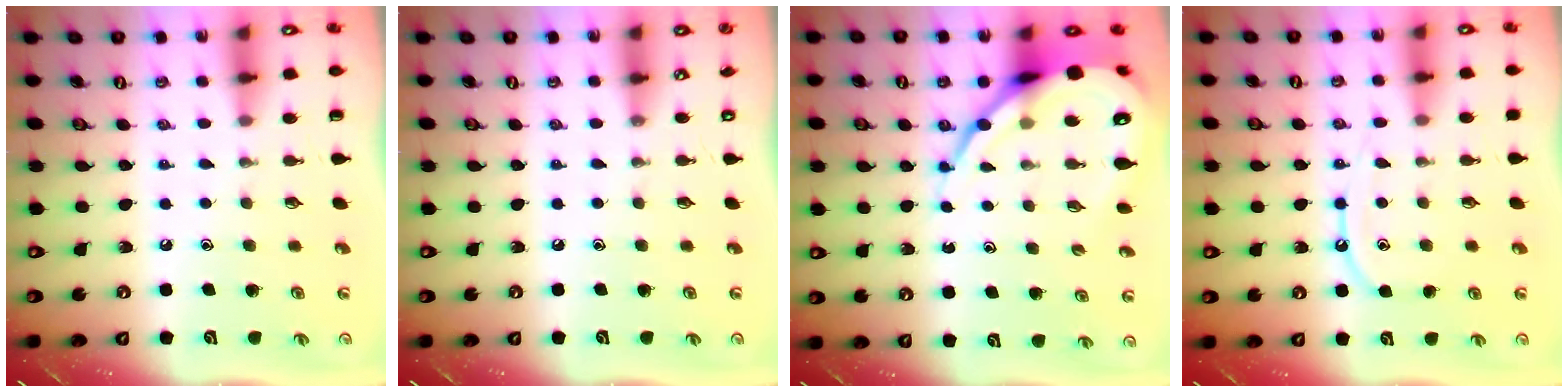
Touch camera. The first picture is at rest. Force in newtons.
{"total": 0.0}
{"total": 13.7, "press": 13.6, "slide": 1.5}
{"total": 8.5, "press": 8.5, "slide": 0.9}